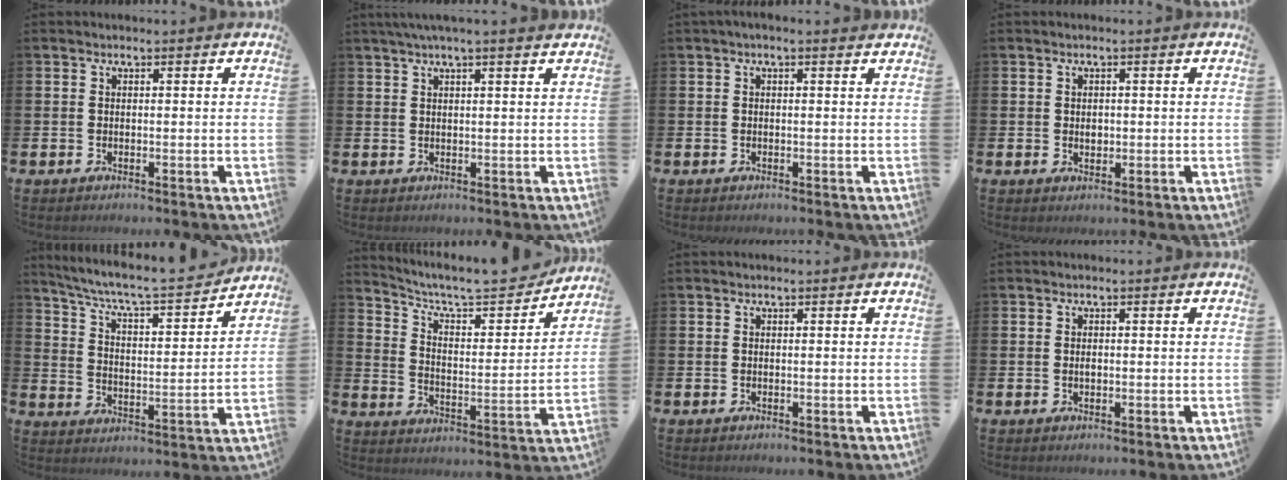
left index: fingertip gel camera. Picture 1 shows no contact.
{"total": 2.6, "force": [2.1, -0.2, 1.5], "torque": [-0.028, -0.001, 0.038]}
{"total": 0.7, "force": [0.2, 0.1, 0.6], "torque": [-0.008, 0.000, 0.003]}
{"total": 1.2, "force": [0.1, 1.0, 0.8], "torque": [0.002, 0.001, -0.004]}
{"total": 7.1, "force": [6.5, 0.6, 2.7], "torque": [-0.084, -0.051, 0.106]}
{"total": 8.4, "force": [7.5, 2.0, 3.2], "torque": [-0.092, -0.054, 0.127]}
{"total": 0.0}
{"total": 0.6, "force": [0.0, 0.4, 0.5], "torque": [-0.008, 0.001, -0.002]}